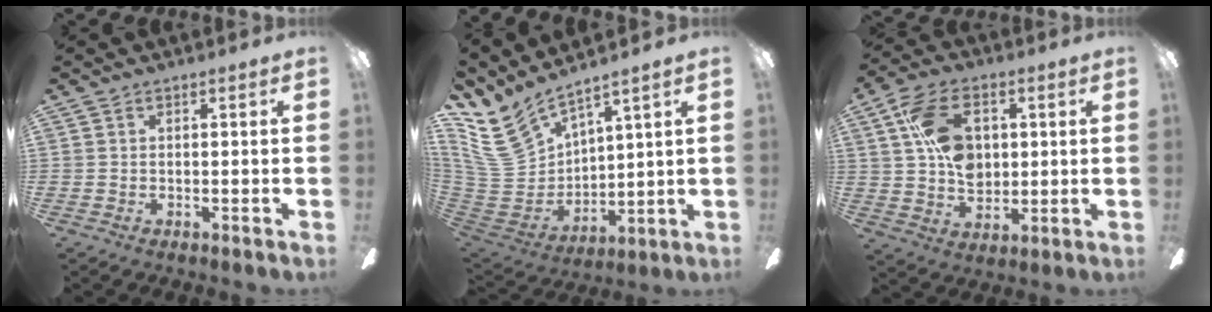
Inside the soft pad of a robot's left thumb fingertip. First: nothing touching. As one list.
[{"total": 14.2, "force": [9.9, 8.0, 6.2], "torque": [-0.166, -0.070, 0.192]}, {"total": 15.2, "force": [4.1, 10.3, 10.3], "torque": [-0.181, 0.016, 0.080]}]